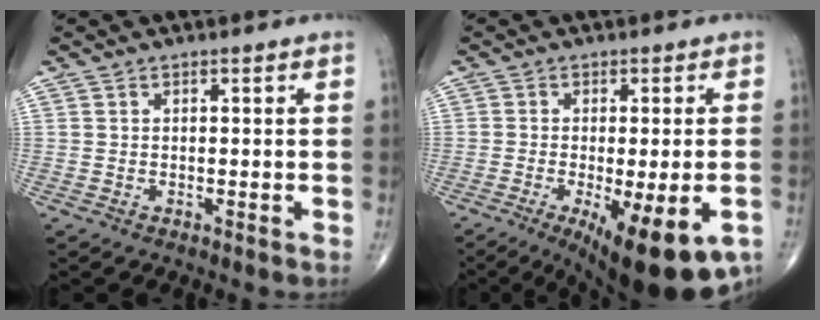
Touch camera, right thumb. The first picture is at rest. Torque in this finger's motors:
{"motor_torque": [1.26, 1.88, 0.28, -0.22, 0.11]}